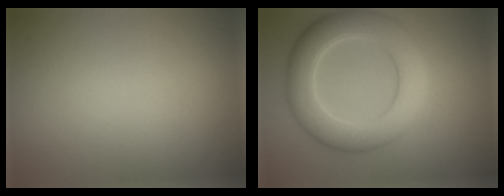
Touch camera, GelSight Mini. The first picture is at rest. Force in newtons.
{"total": 7.3, "press": 7.3, "slide": 0.2}